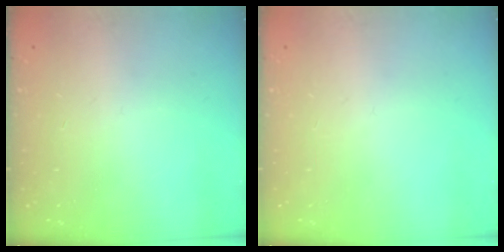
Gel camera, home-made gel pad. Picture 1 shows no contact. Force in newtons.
{"total": 0.0}